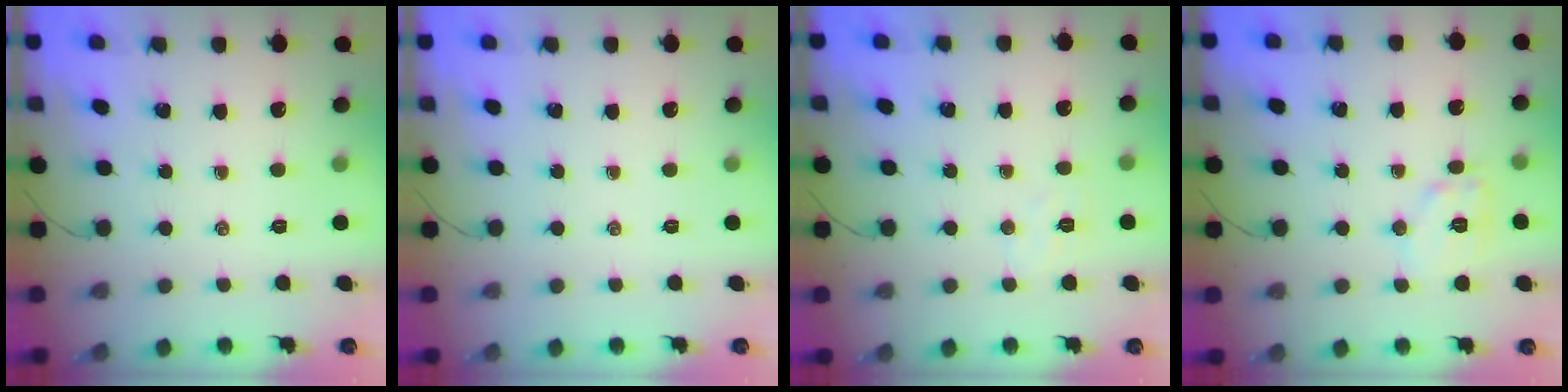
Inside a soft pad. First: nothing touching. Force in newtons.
{"total": 0.0}
{"total": 3.9, "press": 3.8, "slide": 0.9}
{"total": 8.4, "press": 8.4, "slide": 0.7}